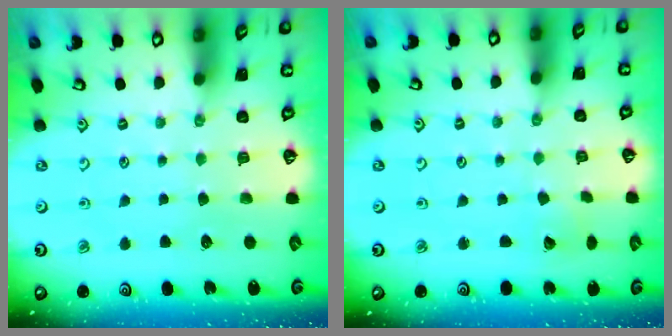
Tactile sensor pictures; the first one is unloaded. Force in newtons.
{"total": 3.1, "press": 3.1, "slide": 0.3}